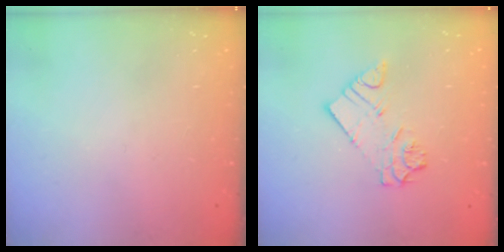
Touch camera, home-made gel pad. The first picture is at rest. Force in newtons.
{"total": 8.7, "press": 8.7, "slide": 0.6}